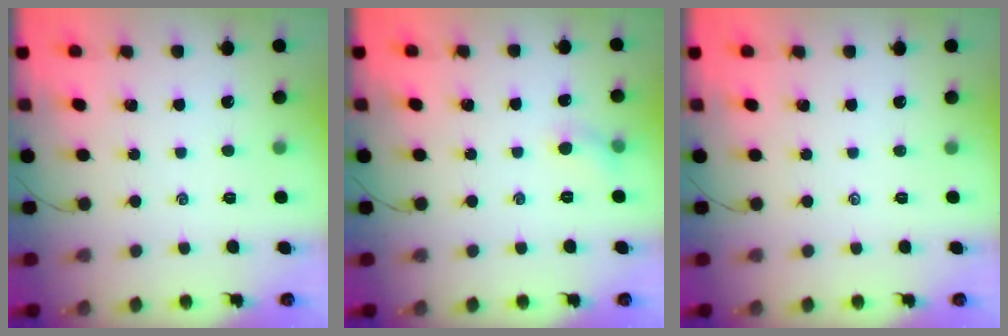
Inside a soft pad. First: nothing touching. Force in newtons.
{"total": 3.8, "press": 3.6, "slide": 1.4}
{"total": 0.0}